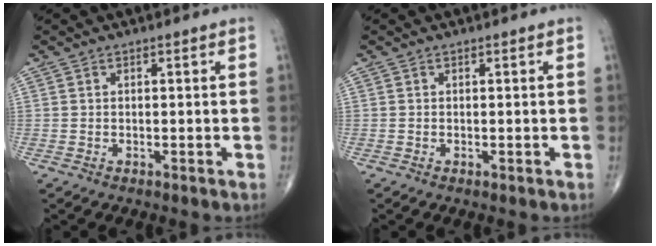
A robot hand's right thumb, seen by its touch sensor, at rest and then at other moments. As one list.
[{"total": 0.0}]